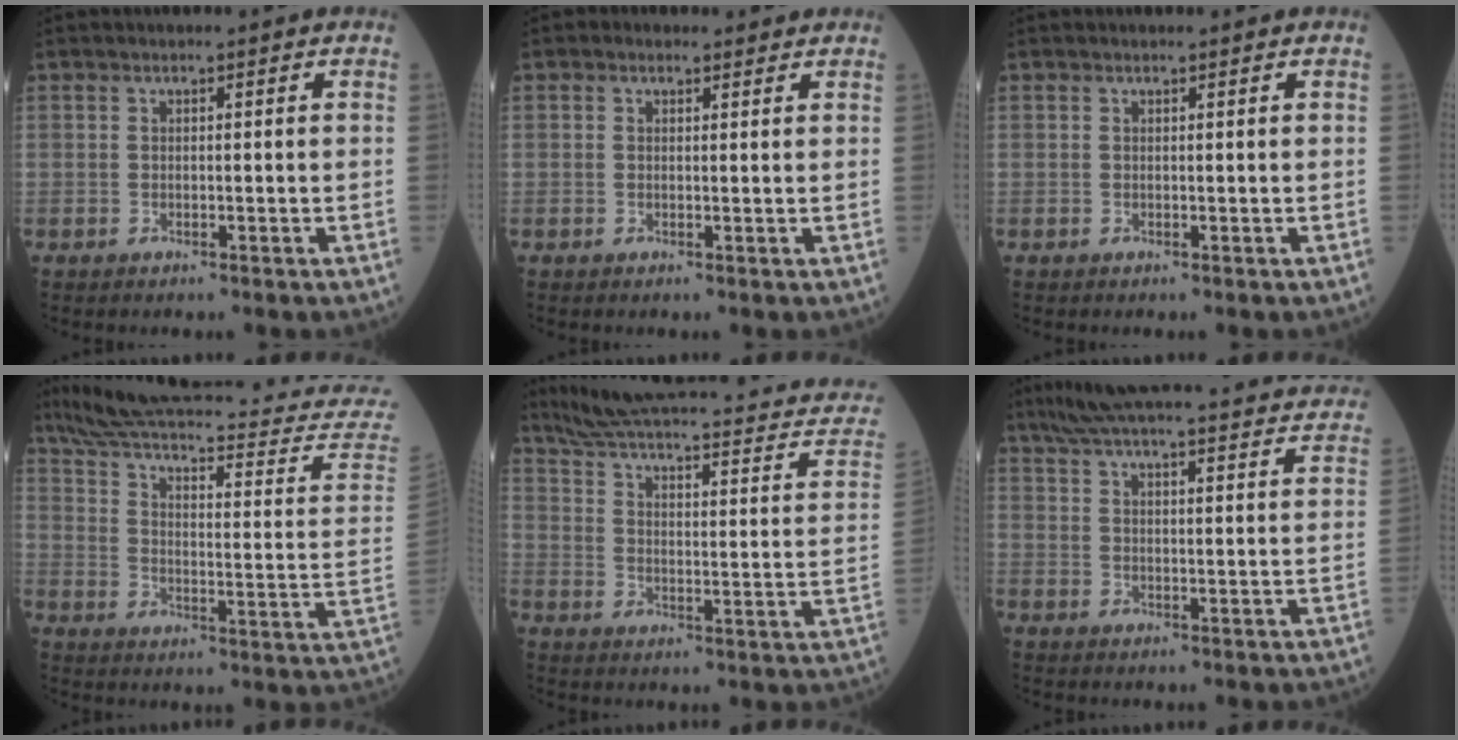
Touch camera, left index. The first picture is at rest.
{"total": 1.4, "force": [1.1, 0.9, 0.3], "torque": [-0.007, 0.010, 0.012]}
{"total": 0.5, "force": [0.5, 0.0, 0.1], "torque": [-0.003, 0.000, 0.007]}
{"total": 33.7, "force": [31.5, 0.8, 12.1], "torque": [-0.195, -0.129, 0.404]}
{"total": 24.4, "force": [22.1, 2.8, 10.0], "torque": [-0.144, -0.050, 0.281]}
{"total": 32.4, "force": [29.2, 3.9, 13.6], "torque": [-0.217, -0.039, 0.356]}